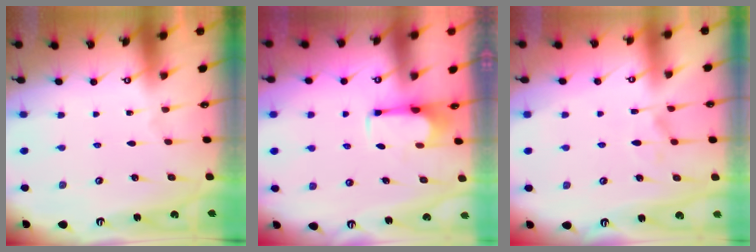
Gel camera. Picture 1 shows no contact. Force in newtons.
{"total": 2.3, "press": 2.2, "slide": 0.8}
{"total": 1.2, "press": 0.8, "slide": 0.9}